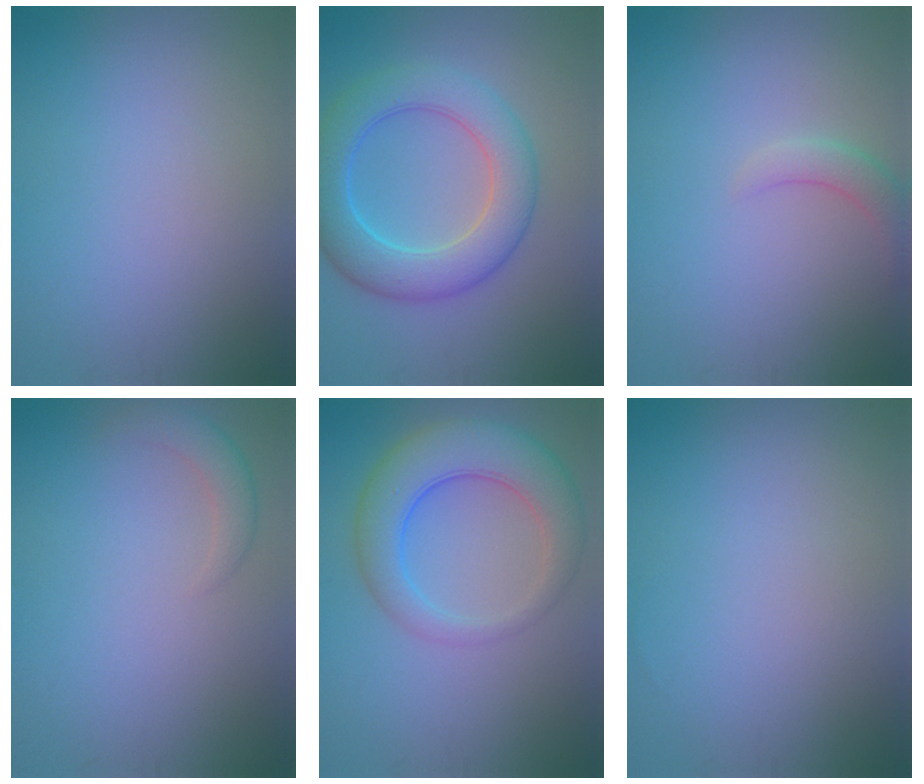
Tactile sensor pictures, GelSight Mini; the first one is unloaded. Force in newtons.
{"total": 7.3, "press": 7.3, "slide": 0.1}
{"total": 2.1, "press": 2.1, "slide": 0.3}
{"total": 2.0, "press": 2.0, "slide": 0.2}
{"total": 6.7, "press": 6.7, "slide": 0.2}
{"total": 0.0}